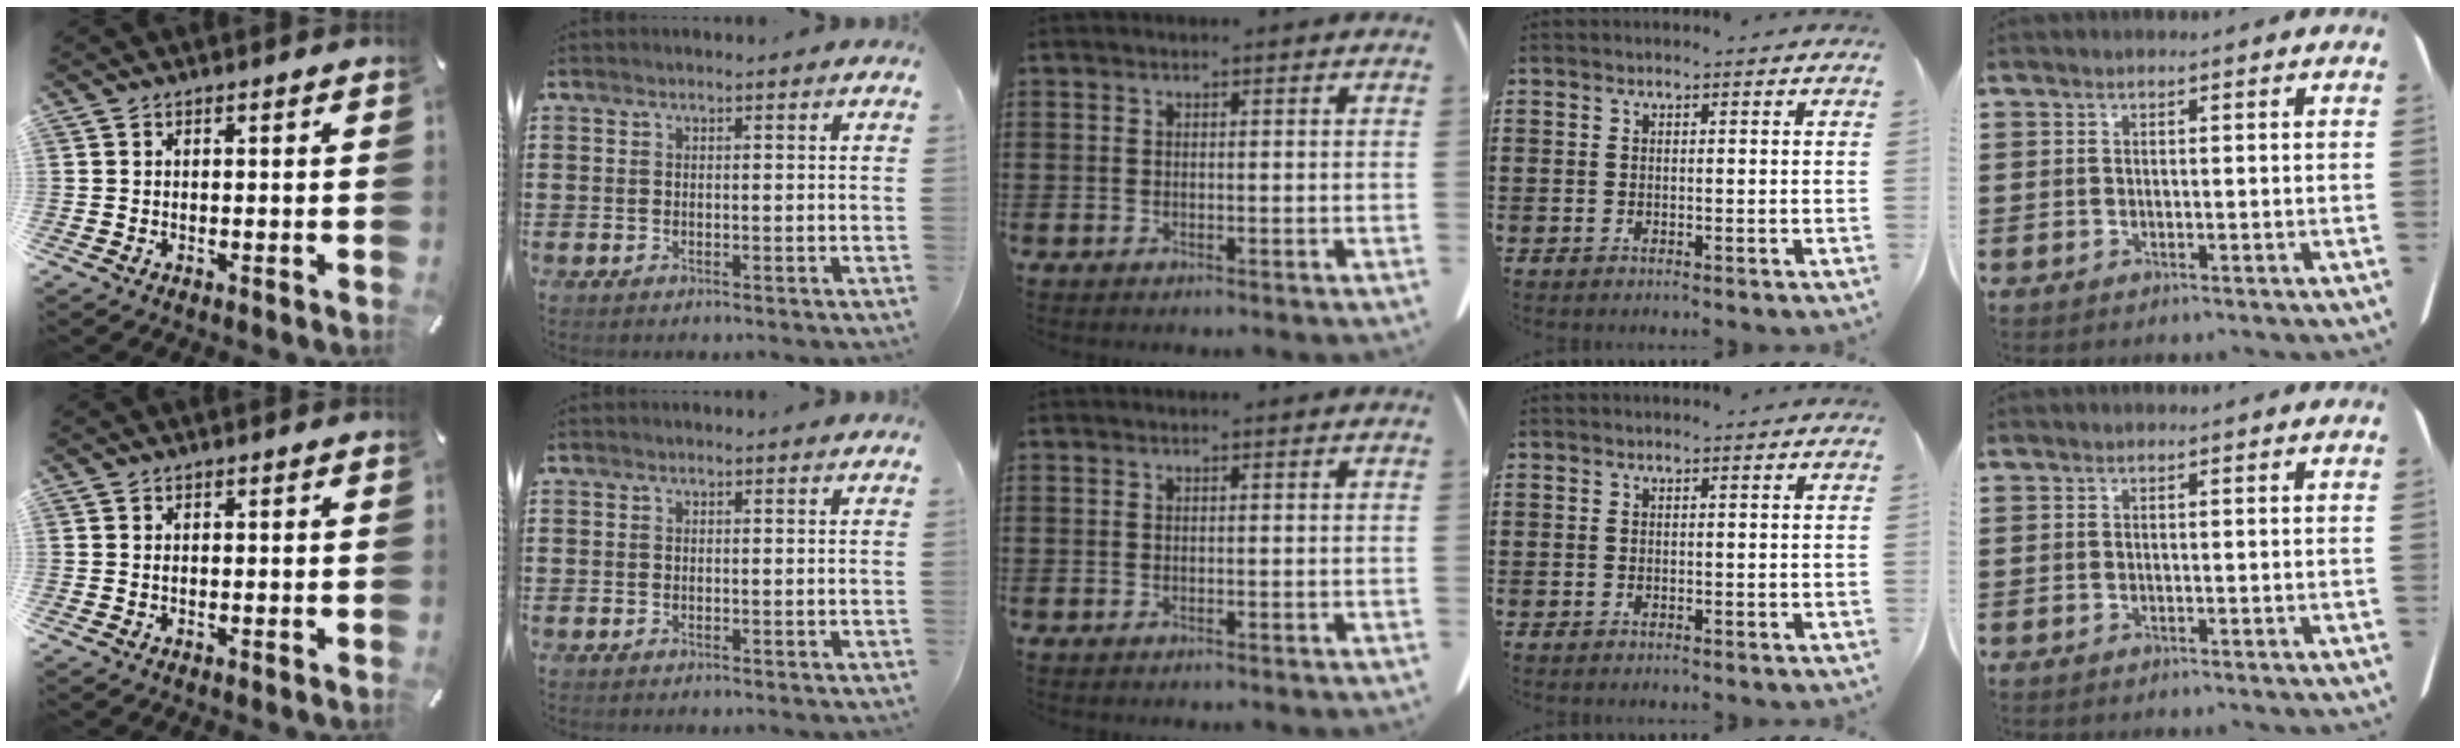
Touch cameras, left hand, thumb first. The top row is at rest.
{}